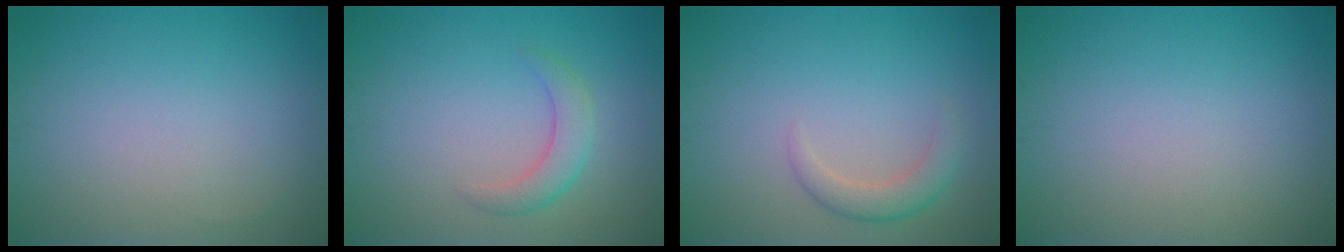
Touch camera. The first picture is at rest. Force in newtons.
{"total": 2.4, "press": 2.4, "slide": 0.2}
{"total": 2.2, "press": 2.2, "slide": 0.1}
{"total": 0.0}